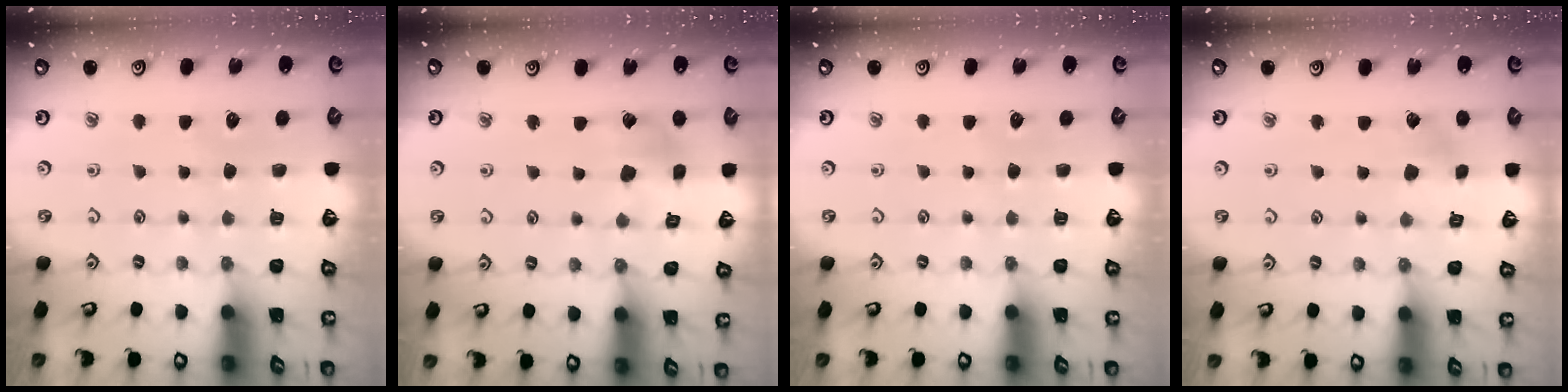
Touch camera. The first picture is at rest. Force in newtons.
{"total": 7.0, "press": 6.9, "slide": 0.5}
{"total": 0.0}
{"total": 3.0, "press": 2.9, "slide": 0.6}